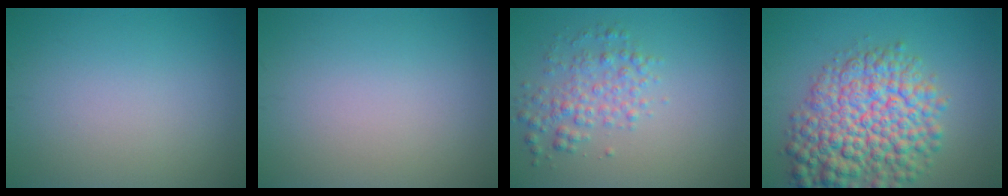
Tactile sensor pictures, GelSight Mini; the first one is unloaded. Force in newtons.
{"total": 0.0}
{"total": 3.0, "press": 3.0, "slide": 0.0}
{"total": 10.0, "press": 10.0, "slide": 0.3}